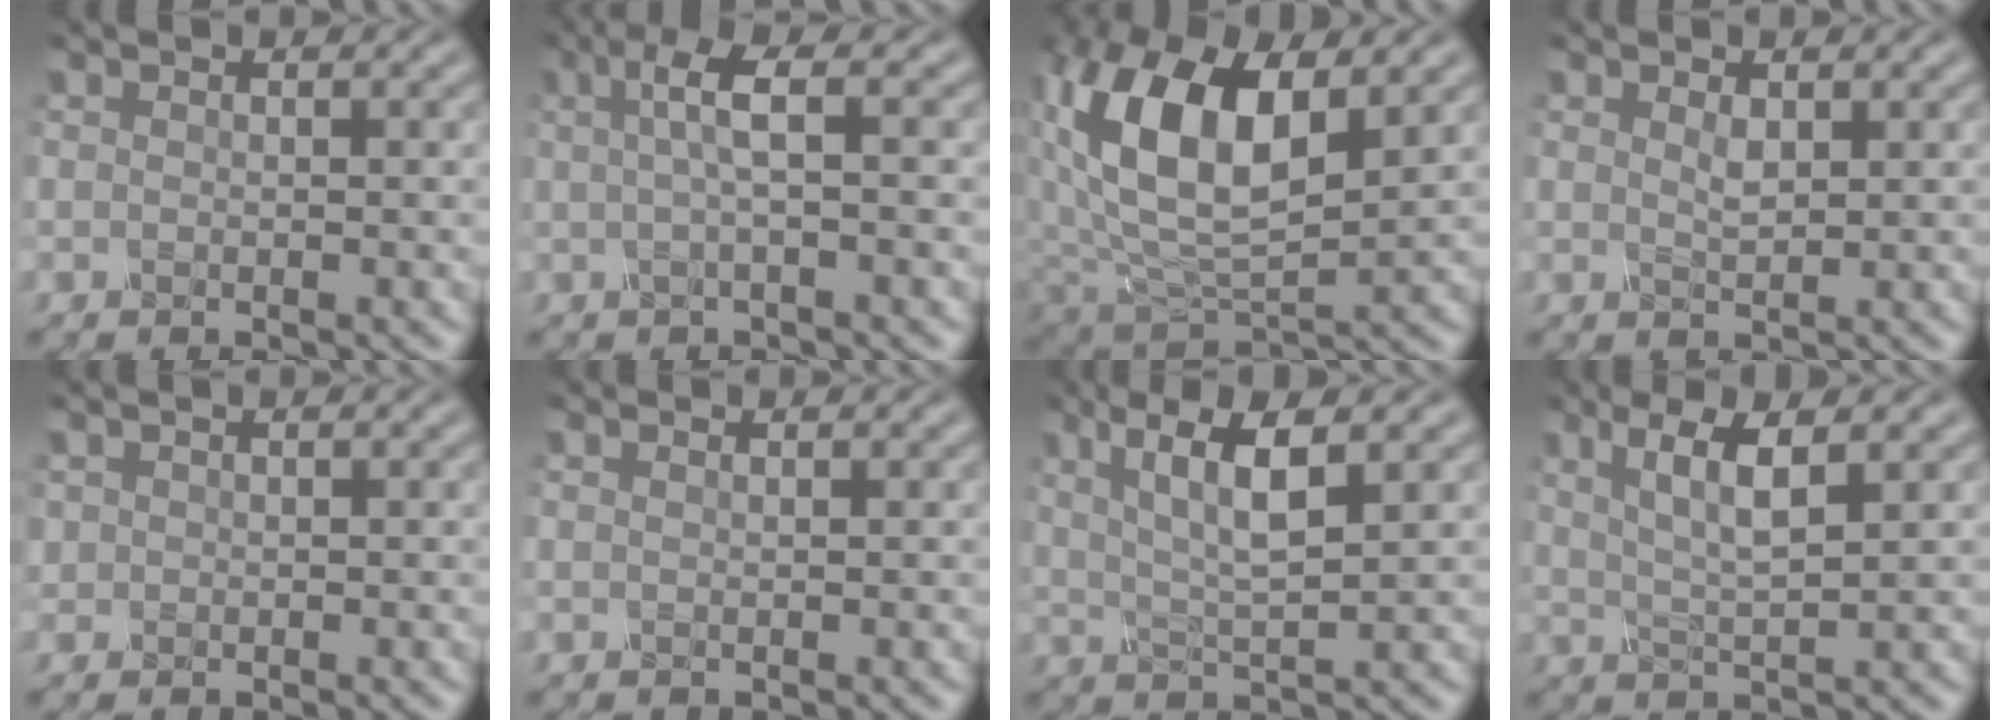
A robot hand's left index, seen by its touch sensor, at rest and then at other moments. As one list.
[{"total": 3.1, "force": [0.1, 0.6, 3.0], "torque": [-0.056, 0.006, 0.000]}, {"total": 10.6, "force": [2.6, 5.7, 8.6], "torque": [-0.178, 0.001, 0.044]}, {"total": 1.0, "force": [0.4, 0.4, 0.8], "torque": [-0.020, -0.002, 0.009]}, {"total": 0.7, "force": [0.2, 0.7, -0.1], "torque": [0.000, 0.000, 0.006]}, {"total": 0.6, "force": [0.4, 0.2, 0.4], "torque": [-0.007, -0.003, 0.000]}, {"total": 6.0, "force": [2.1, 1.6, 5.4], "torque": [-0.102, -0.002, 0.039]}, {"total": 4.3, "force": [1.5, 1.0, 3.9], "torque": [-0.078, -0.004, 0.030]}]